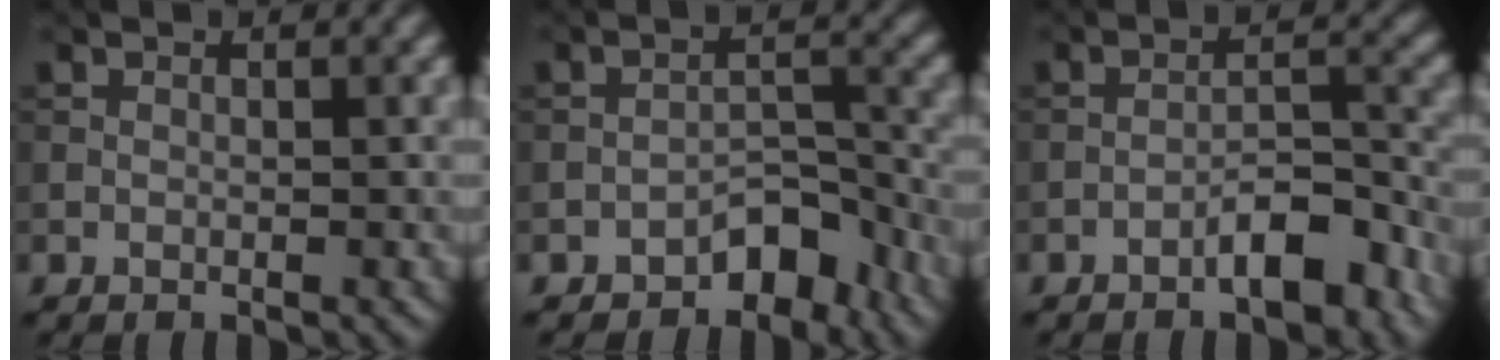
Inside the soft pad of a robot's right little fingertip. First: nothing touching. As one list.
[{"total": 3.9, "force": [-2.8, 2.0, 1.9], "torque": [-0.014, 0.012, -0.047]}, {"total": 4.5, "force": [-2.8, 1.4, 3.2], "torque": [-0.046, 0.013, -0.047]}]